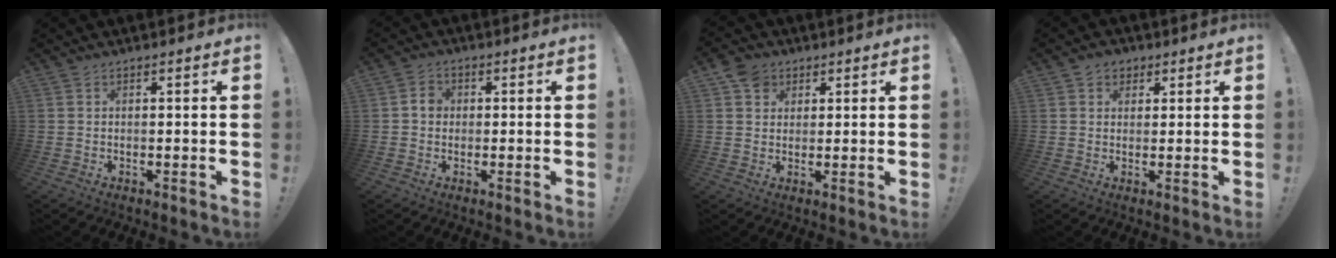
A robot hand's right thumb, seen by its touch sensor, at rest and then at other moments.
{"total": 3.4, "force": [-0.3, 2.8, 1.8], "torque": [-0.022, 0.008, -0.007]}
{"total": 6.1, "force": [3.1, 5.0, 1.8], "torque": [-0.018, -0.013, 0.060]}
{"total": 3.8, "force": [1.6, 3.2, 1.1], "torque": [-0.009, -0.003, 0.029]}